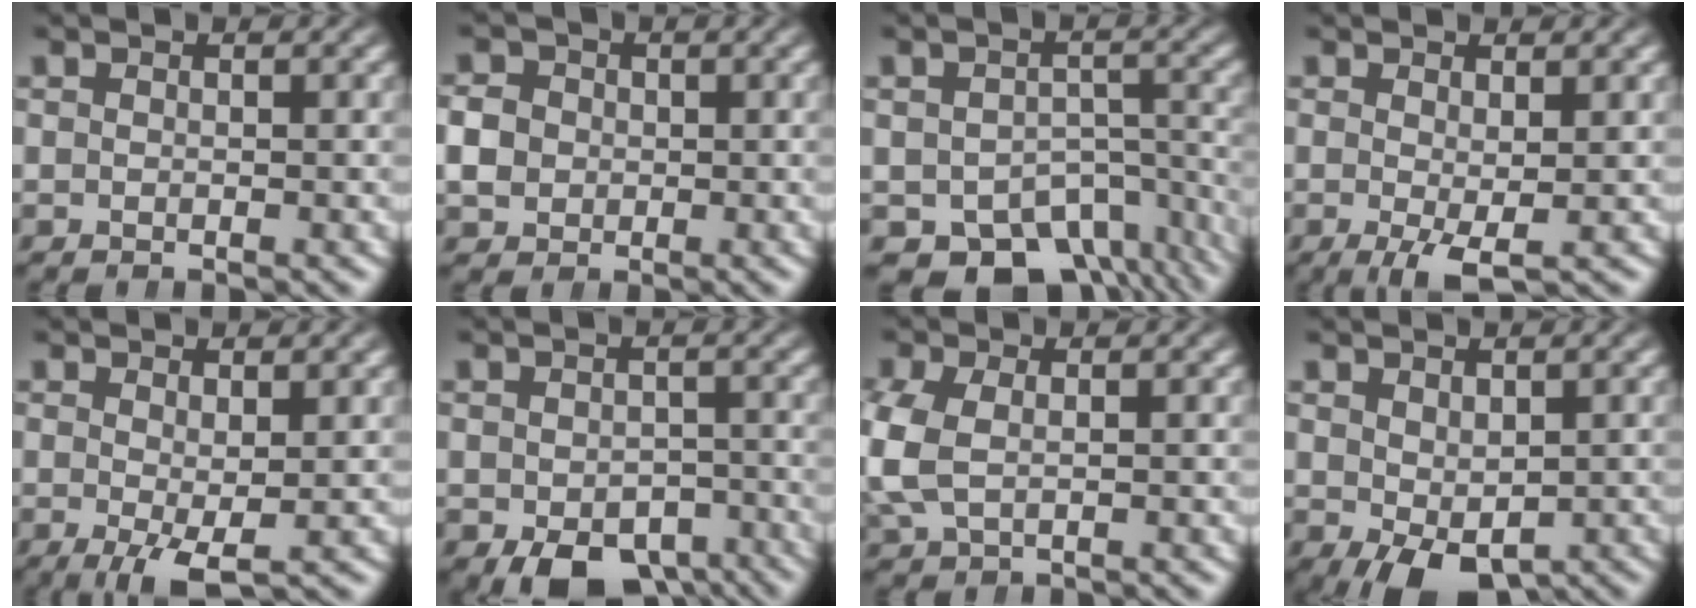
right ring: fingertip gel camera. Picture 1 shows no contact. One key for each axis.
{"total": 3.2, "fx": -0.1, "fy": 2.9, "fz": 1.4, "tx": -0.028, "ty": -0.007, "tz": 0.004}
{"total": 11.0, "fx": -7.4, "fy": 6.6, "fz": 4.8, "tx": -0.064, "ty": -0.038, "tz": -0.100}
{"total": 2.9, "fx": -1.3, "fy": 0.4, "fz": 2.6, "tx": -0.042, "ty": -0.022, "tz": -0.009}
{"total": 3.2, "fx": -1.3, "fy": 0.5, "fz": 2.9, "tx": -0.045, "ty": -0.024, "tz": -0.007}
{"total": 6.5, "fx": -4.8, "fy": 3.3, "fz": 3.0, "tx": -0.034, "ty": -0.034, "tz": -0.061}
{"total": 3.6, "fx": 0.0, "fy": 2.6, "fz": 2.5, "tx": -0.079, "ty": -0.013, "tz": 0.011}
{"total": 3.9, "fx": -1.6, "fy": 1.8, "fz": 3.0, "tx": -0.038, "ty": -0.031, "tz": -0.001}